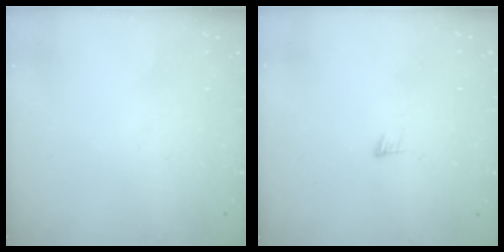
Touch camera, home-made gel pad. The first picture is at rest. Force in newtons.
{"total": 3.3, "press": 3.3, "slide": 0.2}